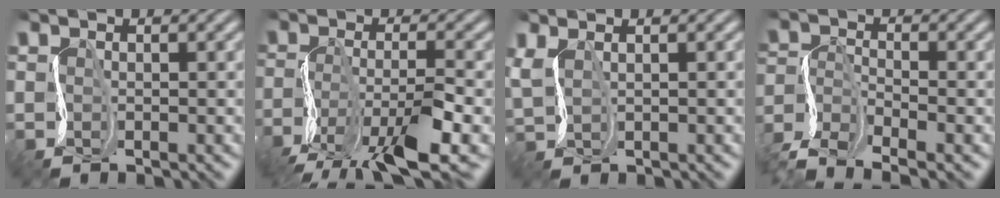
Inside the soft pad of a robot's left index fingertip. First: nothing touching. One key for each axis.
{"total": 7.6, "fx": -4.6, "fy": 1.8, "fz": 5.7, "tx": -0.108, "ty": -0.003, "tz": -0.093}
{"total": 2.4, "fx": 1.4, "fy": 1.0, "fz": 1.6, "tx": -0.053, "ty": 0.016, "tz": 0.025}
{"total": 6.4, "fx": -5.0, "fy": 2.1, "fz": 3.4, "tx": -0.069, "ty": -0.010, "tz": -0.106}